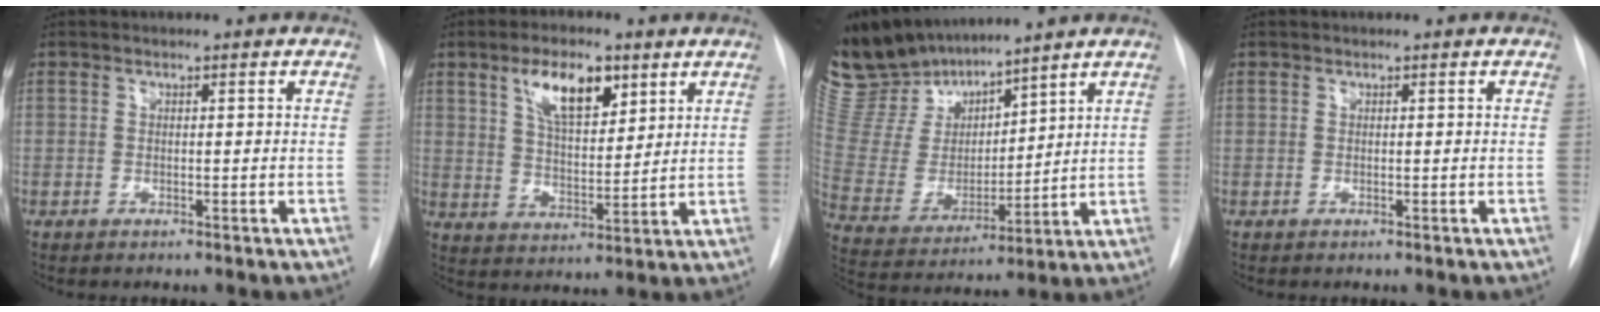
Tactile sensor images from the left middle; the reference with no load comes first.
{"total": 9.0, "force": [4.9, 3.4, 6.8], "torque": [-0.125, 0.007, 0.091]}
{"total": 15.9, "force": [14.3, 4.9, 4.8], "torque": [-0.104, 0.007, 0.291]}
{"total": 0.0}